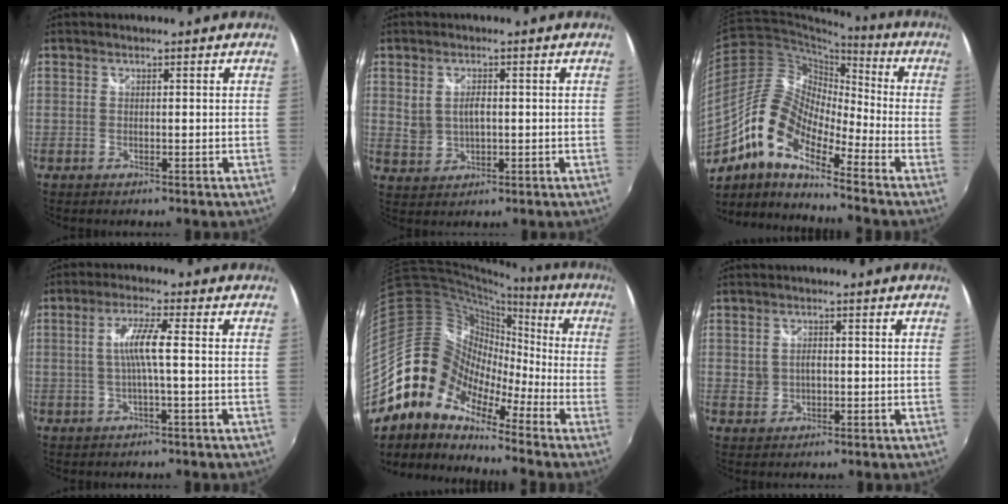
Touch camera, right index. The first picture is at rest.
{"total": 4.5, "force": [0.4, 2.8, 3.4], "torque": [-0.062, -0.002, 0.014]}
{"total": 13.7, "force": [-8.5, 5.2, 9.4], "torque": [-0.166, 0.013, -0.181]}
{"total": 5.2, "force": [-0.3, -0.3, 5.2], "torque": [-0.105, 0.002, -0.003]}
{"total": 12.4, "force": [-8.2, 7.9, 4.7], "torque": [-0.074, 0.022, -0.182]}
{"total": 2.8, "force": [0.1, 2.2, 1.7], "torque": [-0.029, 0.002, 0.002]}